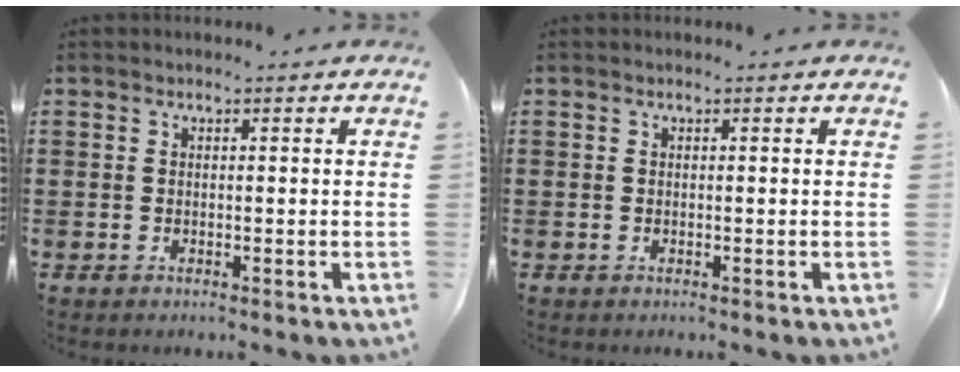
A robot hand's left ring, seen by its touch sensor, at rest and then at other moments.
{"total": 0.0}